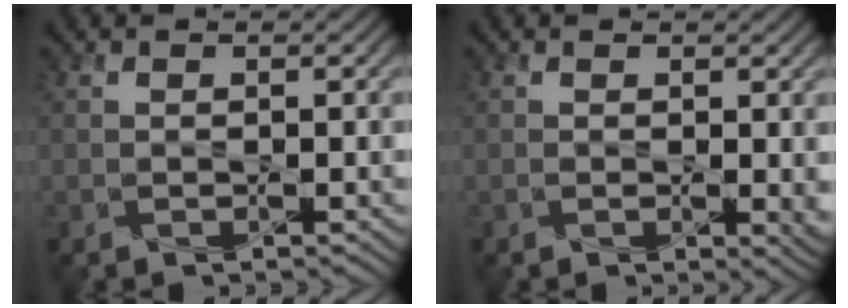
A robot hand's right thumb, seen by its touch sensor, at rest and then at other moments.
{"total": 1.6, "force": [0.3, 0.4, 1.5], "torque": [-0.020, -0.008, 0.006]}